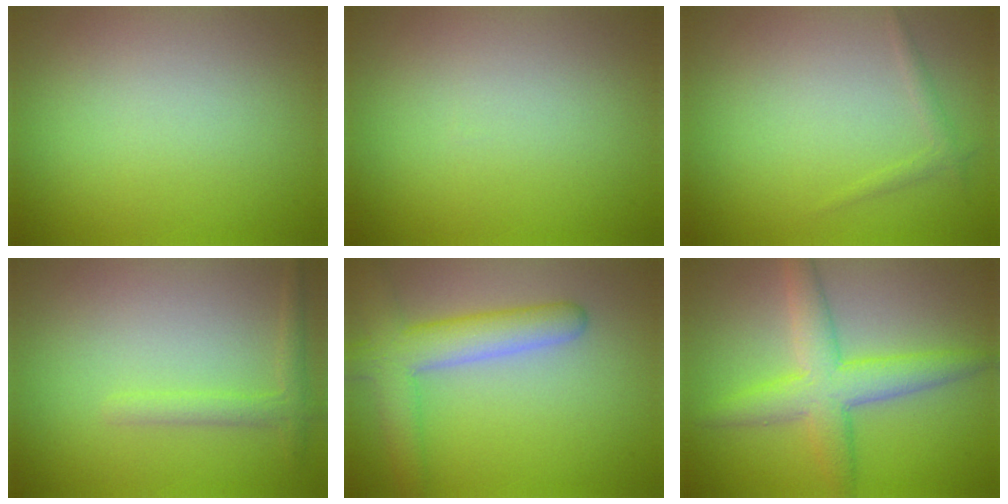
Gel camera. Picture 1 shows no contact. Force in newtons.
{"total": 0.0}
{"total": 0.9, "press": 0.9, "slide": 0.1}
{"total": 1.7, "press": 1.7, "slide": 0.1}
{"total": 5.4, "press": 5.4, "slide": 0.3}
{"total": 5.2, "press": 5.2, "slide": 0.2}